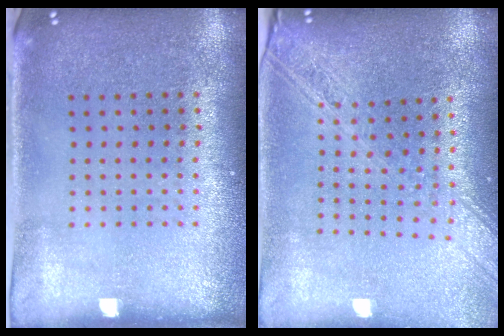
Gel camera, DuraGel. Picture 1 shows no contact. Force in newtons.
{"total": 2.1, "press": 1.8, "slide": 1.1}